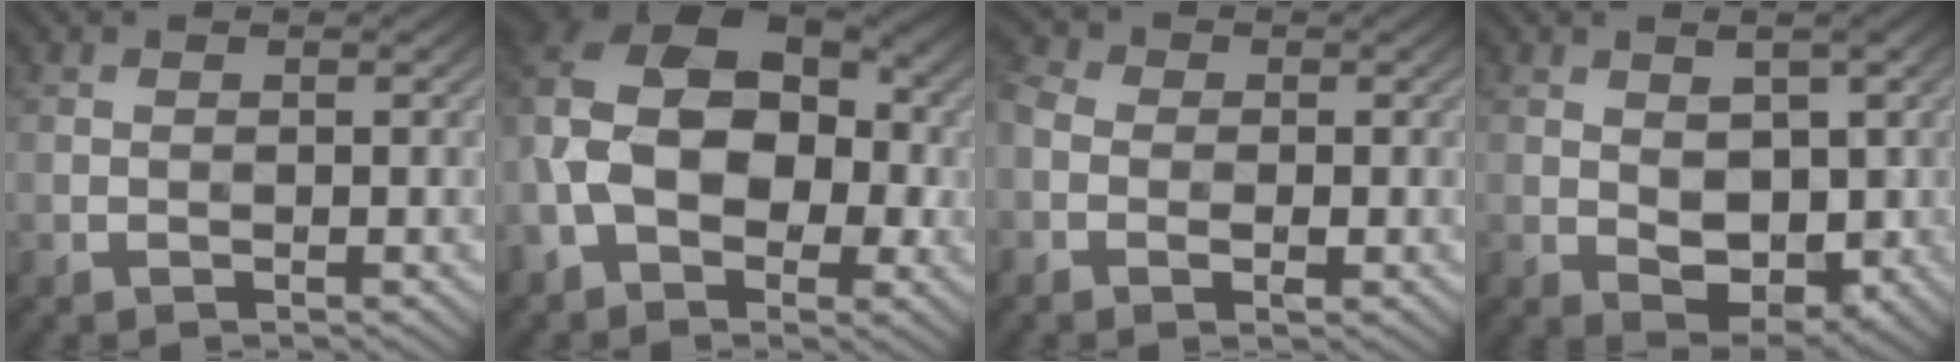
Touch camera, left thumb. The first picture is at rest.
{"total": 14.2, "force": [-1.4, 9.7, 10.3], "torque": [-0.181, 0.013, -0.029]}
{"total": 4.5, "force": [-1.0, 3.2, 2.9], "torque": [-0.065, -0.005, -0.023]}
{"total": 5.3, "force": [0.3, 3.4, 4.1], "torque": [-0.066, -0.009, 0.009]}